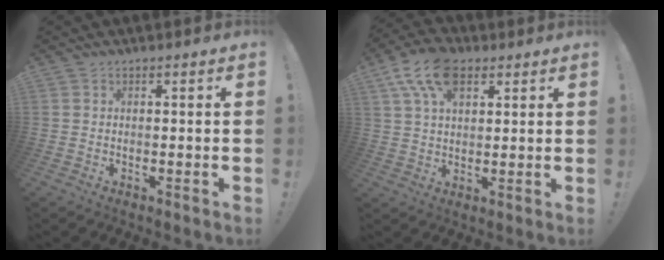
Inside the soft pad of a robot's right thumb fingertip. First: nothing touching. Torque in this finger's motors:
{"motor_torque": [0.78, 0.95, 0.11, 0.04, 0.04]}